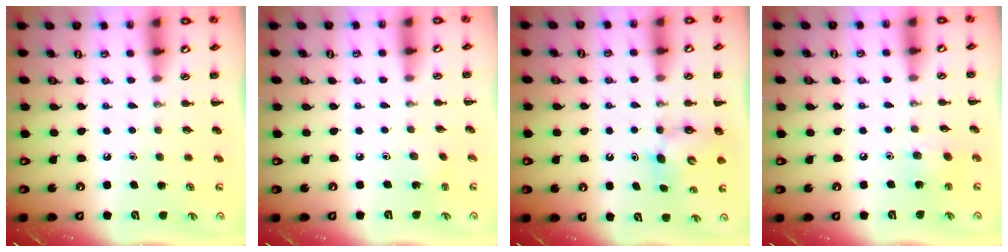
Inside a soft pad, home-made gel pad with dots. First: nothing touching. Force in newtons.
{"total": 1.1, "press": 1.0, "slide": 0.5}
{"total": 5.3, "press": 5.2, "slide": 0.7}
{"total": 5.7, "press": 5.6, "slide": 1.0}